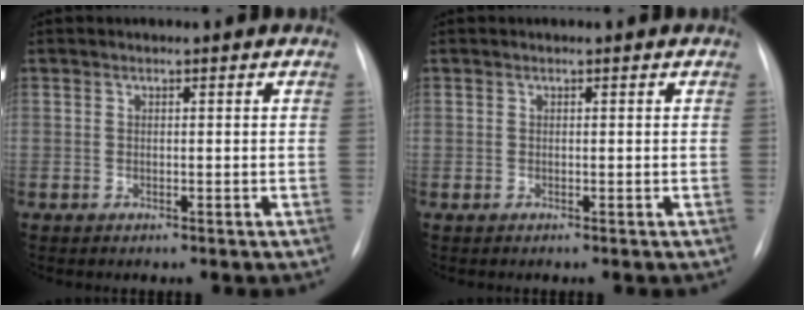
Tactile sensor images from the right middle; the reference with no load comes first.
{"total": 0.0}